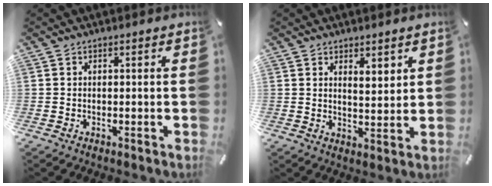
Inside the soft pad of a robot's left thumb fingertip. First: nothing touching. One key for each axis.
{"total": 4.1, "fx": 3.1, "fy": 2.1, "fz": 1.7, "tx": -0.009, "ty": -0.021, "tz": 0.050}